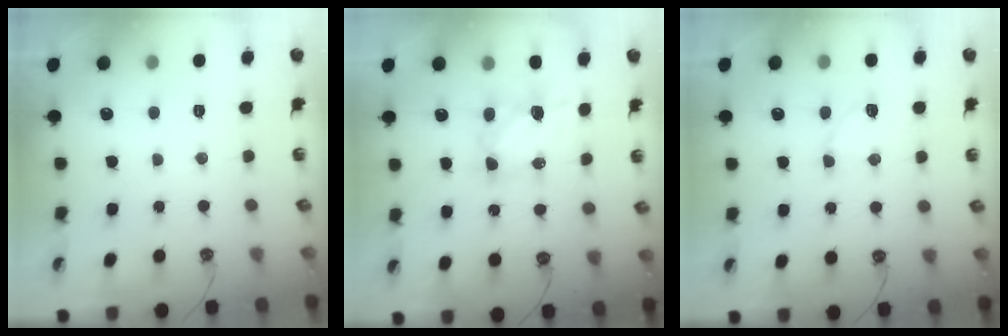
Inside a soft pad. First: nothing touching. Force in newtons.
{"total": 6.4, "press": 6.4, "slide": 0.7}
{"total": 3.8, "press": 3.6, "slide": 1.2}